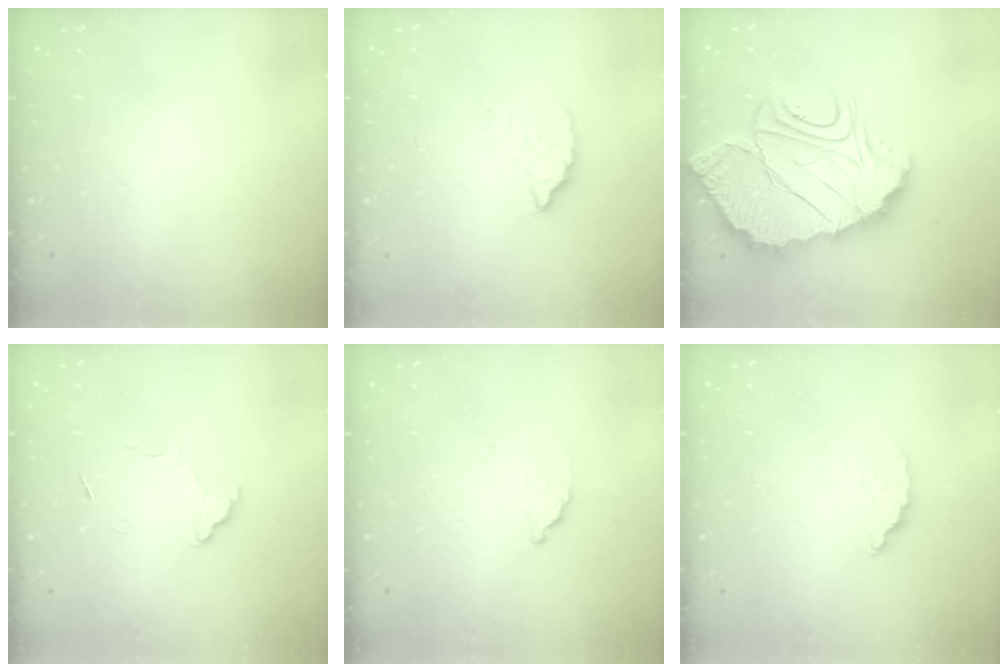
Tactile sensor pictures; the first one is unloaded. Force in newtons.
{"total": 2.8, "press": 2.8, "slide": 0.2}
{"total": 19.3, "press": 19.2, "slide": 1.7}
{"total": 5.4, "press": 5.4, "slide": 0.4}
{"total": 2.3, "press": 2.3, "slide": 0.1}
{"total": 3.6, "press": 3.6, "slide": 0.3}